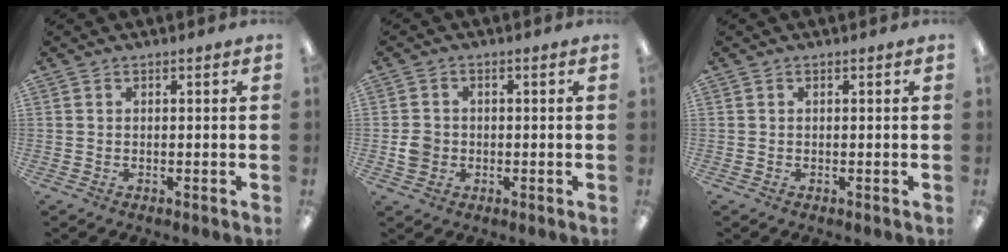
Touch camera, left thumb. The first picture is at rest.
{"total": 3.8, "force": [-0.6, 3.4, 1.5], "torque": [-0.017, 0.004, -0.011]}
{"total": 0.0}